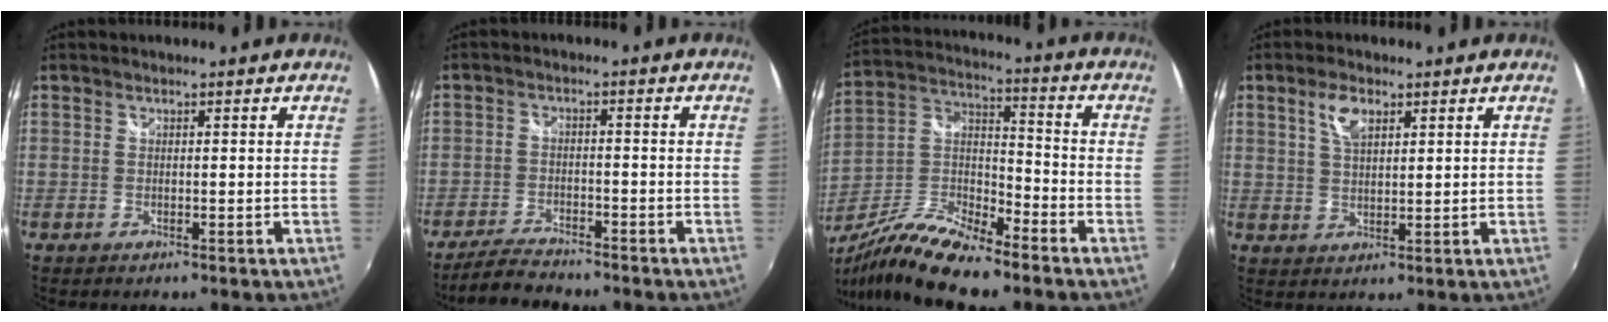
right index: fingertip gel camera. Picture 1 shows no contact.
{"total": 6.0, "force": [-5.5, 1.4, 2.0], "torque": [-0.063, -0.006, -0.099]}
{"total": 14.8, "force": [-10.7, 3.2, 9.8], "torque": [-0.215, -0.012, -0.208]}
{"total": 4.7, "force": [2.4, 2.2, 3.5], "torque": [-0.063, 0.006, 0.045]}